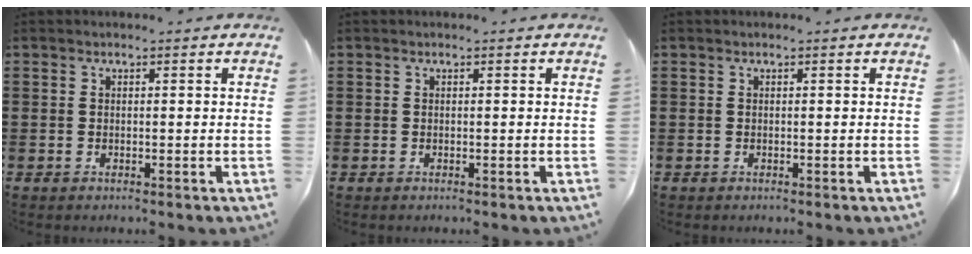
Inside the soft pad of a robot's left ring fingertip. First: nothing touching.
{"total": 0.0}
{"total": 0.0}